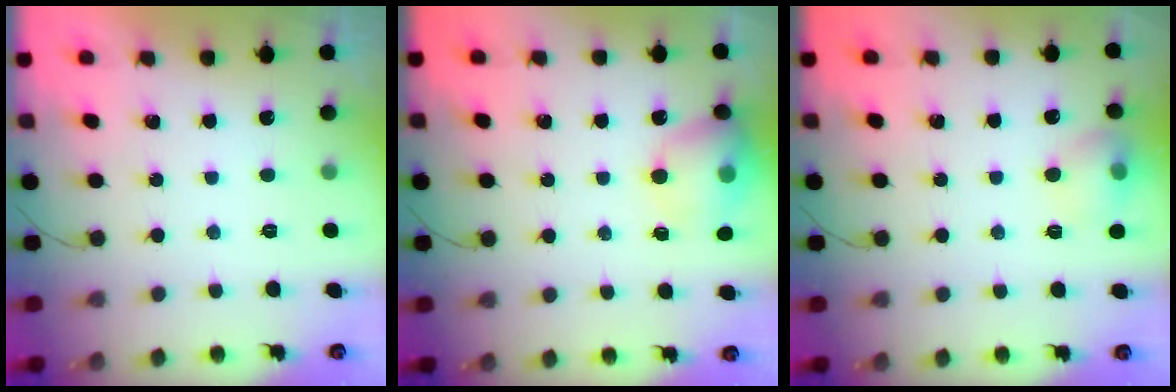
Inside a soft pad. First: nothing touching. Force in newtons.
{"total": 13.7, "press": 13.5, "slide": 2.2}
{"total": 9.3, "press": 9.2, "slide": 1.4}